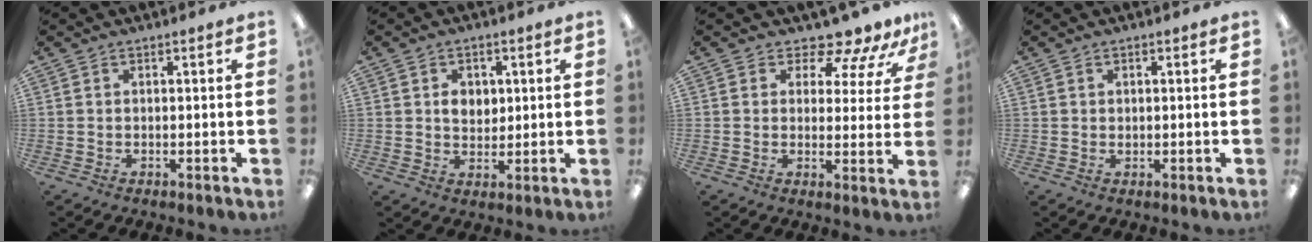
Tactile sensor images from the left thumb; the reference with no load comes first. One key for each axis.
{"total": 4.0, "fx": 1.3, "fy": 3.3, "fz": 1.9, "tx": -0.022, "ty": -0.001, "tz": 0.016}
{"total": 8.7, "fx": 7.6, "fy": 2.9, "fz": 3.2, "tx": -0.046, "ty": -0.058, "tz": 0.136}
{"total": 0.7, "fx": 0.3, "fy": 0.6, "fz": 0.1, "tx": -0.002, "ty": 0.004, "tz": 0.005}